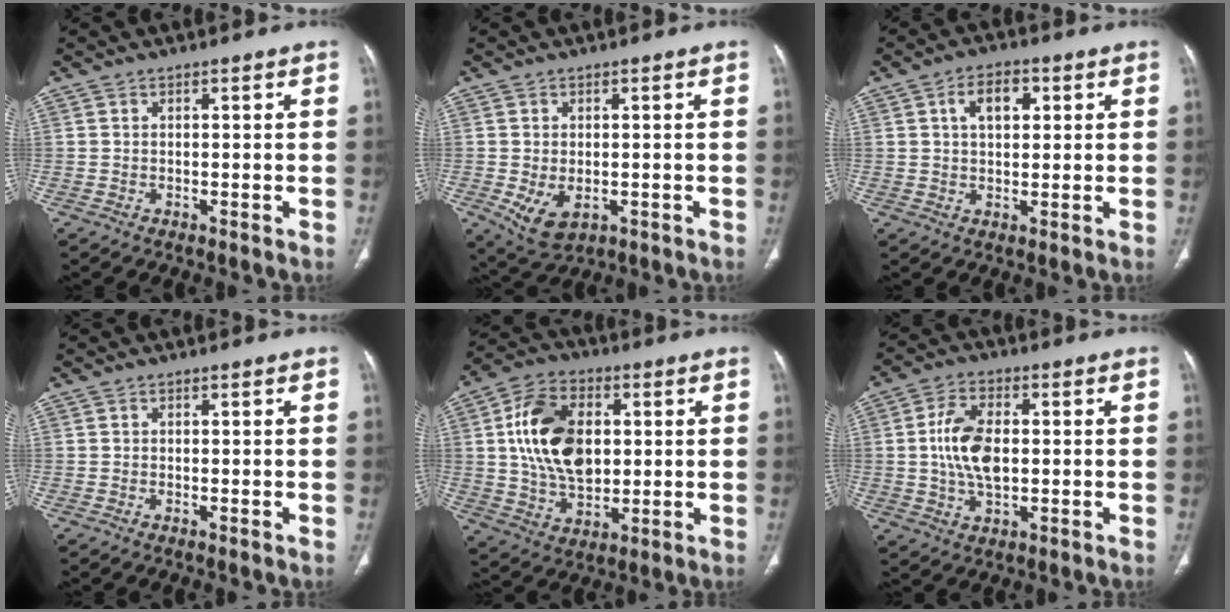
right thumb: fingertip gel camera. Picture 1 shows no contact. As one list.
[{"total": 6.2, "force": [-1.4, 3.9, 4.6], "torque": [-0.080, -0.007, -0.009]}, {"total": 6.4, "force": [2.0, 3.8, 4.7], "torque": [-0.065, 0.003, 0.030]}, {"total": 0.0}, {"total": 16.7, "force": [2.5, 11.1, 12.2], "torque": [-0.194, 0.000, 0.046]}, {"total": 10.0, "force": [0.3, 5.7, 8.2], "torque": [-0.154, 0.004, 0.007]}]